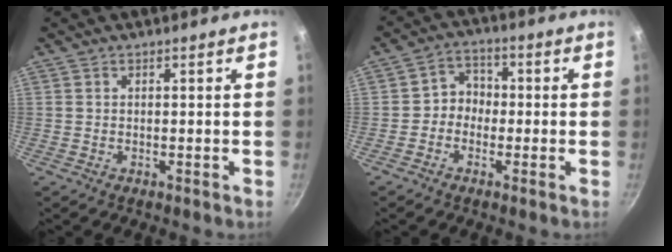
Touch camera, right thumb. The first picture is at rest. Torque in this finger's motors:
{"motor_torque": [-0.06, -0.01, 0.06, -0.05, -0.06]}